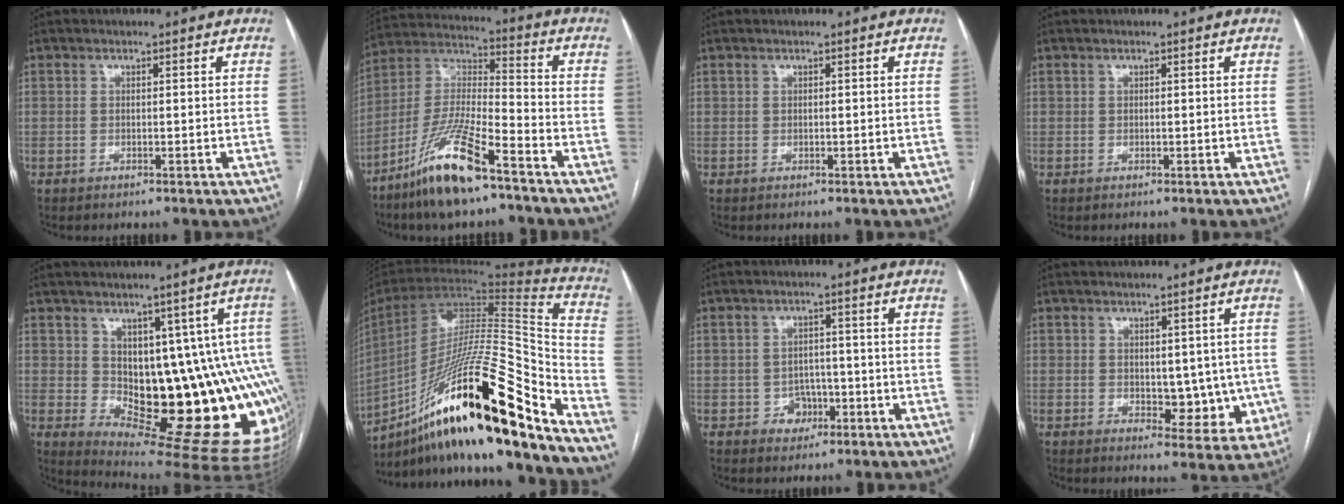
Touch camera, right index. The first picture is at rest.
{"total": 15.0, "force": [-9.8, 2.2, 11.1], "torque": [-0.232, -0.014, -0.185]}
{"total": 0.0}
{"total": 0.0}
{"total": 18.6, "force": [-0.7, 7.4, 17.0], "torque": [-0.126, 0.014, 0.009]}
{"total": 32.0, "force": [-19.4, 3.7, 25.1], "torque": [-0.406, -0.018, -0.329]}
{"total": 3.7, "force": [-1.3, 3.2, 1.2], "torque": [-0.009, 0.010, -0.013]}
{"total": 7.0, "force": [-0.1, 4.3, 5.5], "torque": [-0.045, 0.000, 0.010]}